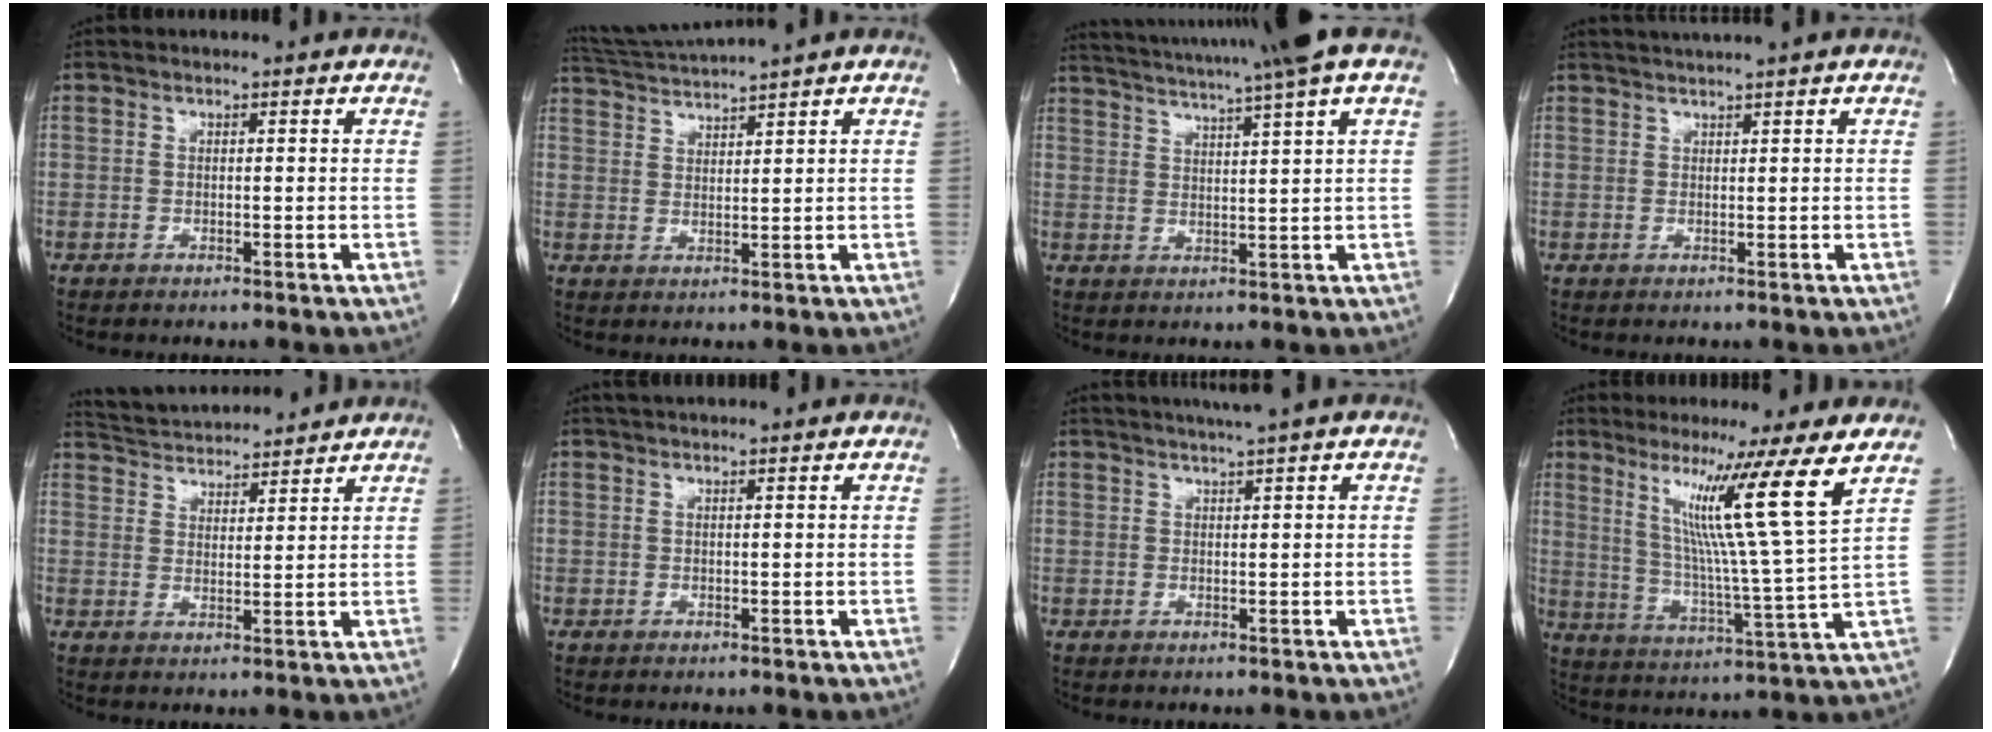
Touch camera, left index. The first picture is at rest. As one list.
[{"total": 5.8, "force": [5.3, -2.0, 1.4], "torque": [-0.034, 0.001, 0.105]}, {"total": 14.7, "force": [12.1, -2.3, 8.0], "torque": [-0.143, -0.015, 0.165]}, {"total": 2.7, "force": [2.3, -1.1, 0.9], "torque": [-0.011, 0.006, 0.046]}, {"total": 10.7, "force": [10.3, 1.4, 2.7], "torque": [-0.054, 0.015, 0.162]}, {"total": 3.1, "force": [2.7, -0.3, 1.4], "torque": [-0.022, 0.021, 0.040]}, {"total": 3.4, "force": [2.7, -0.9, 1.9], "torque": [-0.030, 0.005, 0.047]}, {"total": 13.7, "force": [7.2, -3.7, 11.1], "torque": [-0.178, -0.034, 0.117]}]